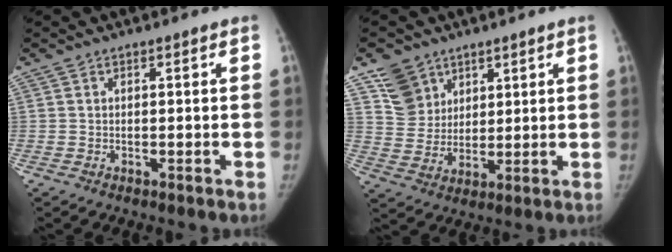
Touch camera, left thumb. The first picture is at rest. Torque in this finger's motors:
{"motor_torque": [-0.12, 0.21, -0.14, 0.31, -0.04]}